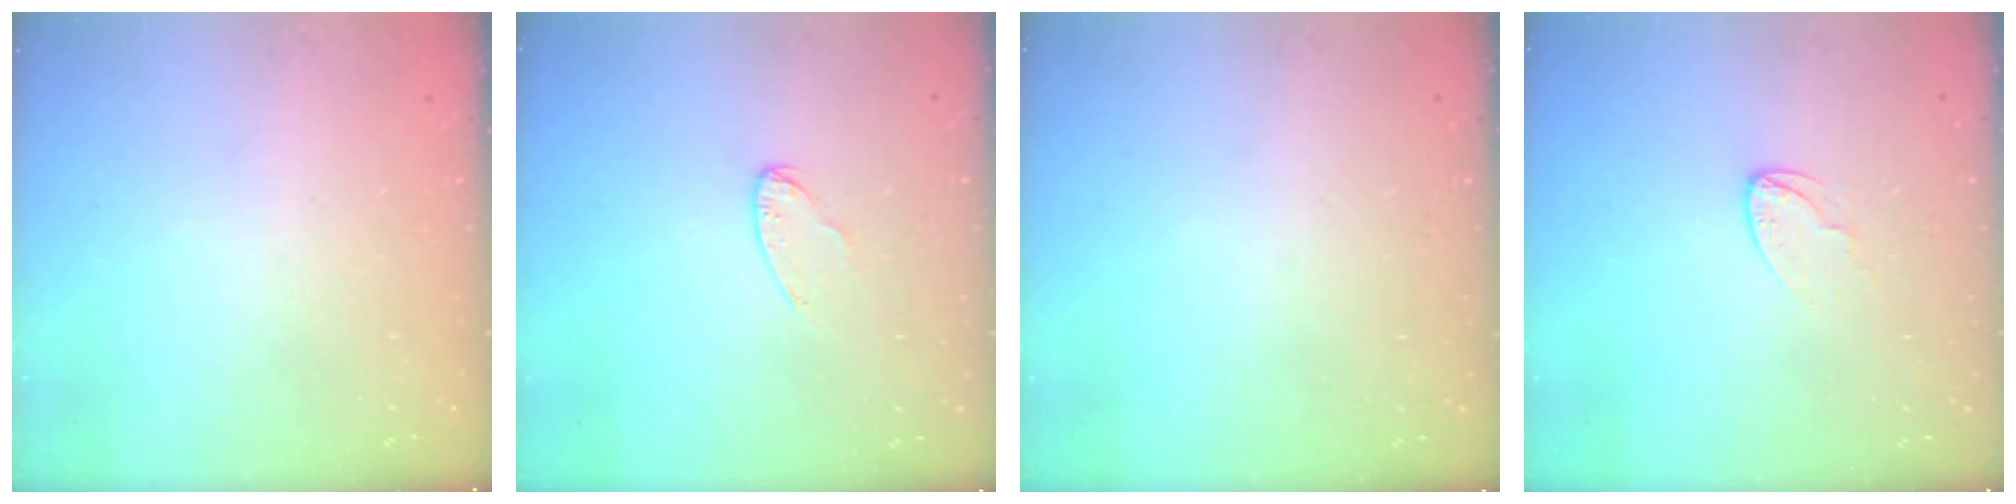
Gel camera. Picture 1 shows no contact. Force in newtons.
{"total": 5.4, "press": 5.3, "slide": 0.6}
{"total": 0.0}
{"total": 4.6, "press": 4.5, "slide": 0.3}